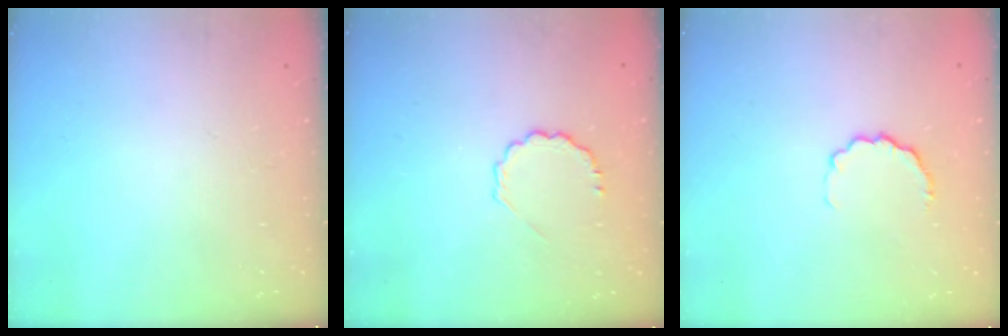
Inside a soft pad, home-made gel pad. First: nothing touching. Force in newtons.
{"total": 3.8, "press": 3.6, "slide": 1.1}
{"total": 4.7, "press": 4.5, "slide": 1.1}